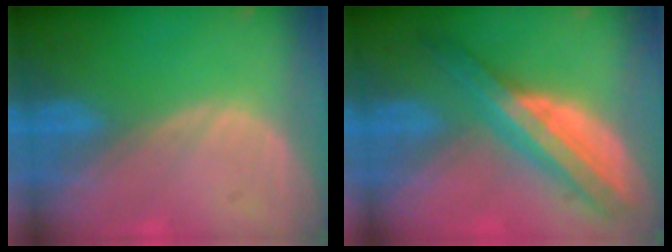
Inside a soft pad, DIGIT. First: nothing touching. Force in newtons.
{"total": 8.5, "press": 8.5, "slide": 0.4}